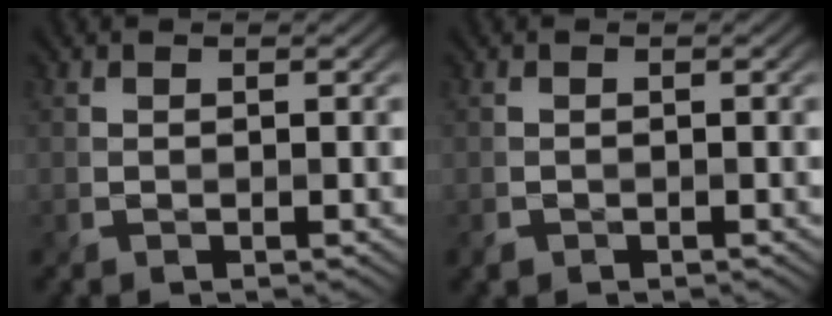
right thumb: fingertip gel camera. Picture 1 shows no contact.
{"total": 0.7, "force": [-0.3, 0.6, 0.2], "torque": [-0.011, -0.003, -0.003]}